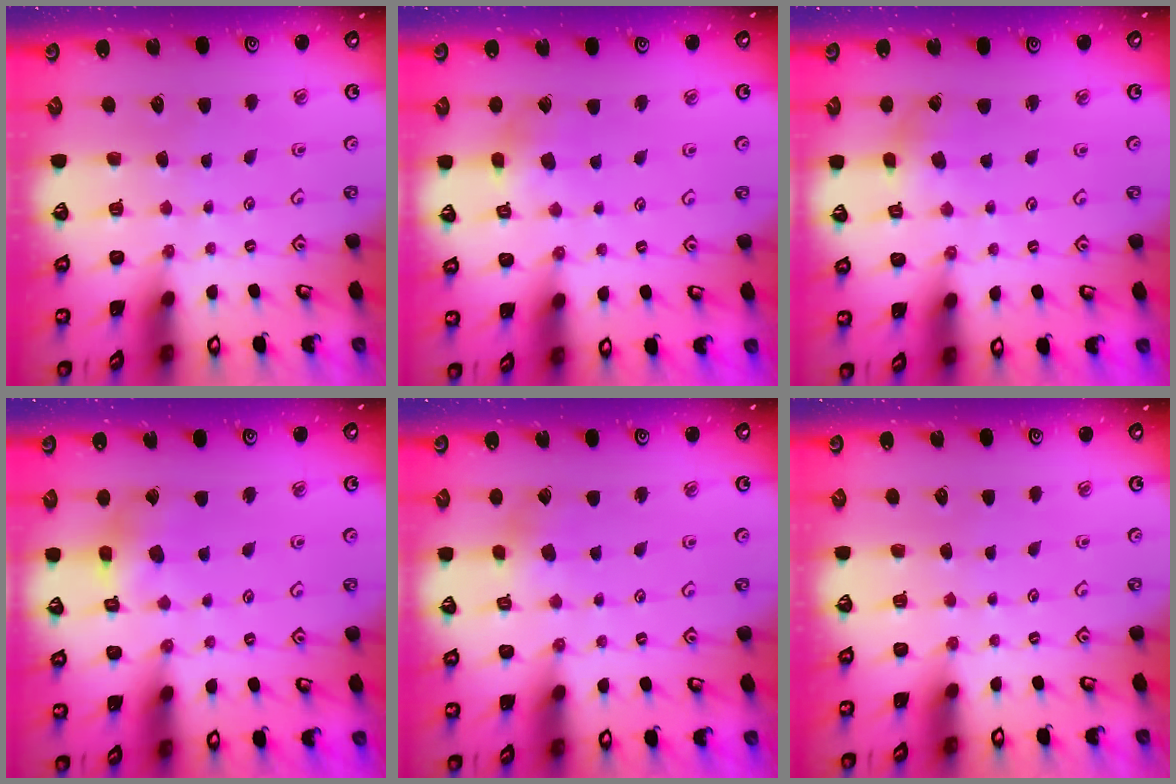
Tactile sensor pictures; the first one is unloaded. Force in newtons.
{"total": 3.4, "press": 3.4, "slide": 0.5}
{"total": 1.7, "press": 1.7, "slide": 0.3}
{"total": 6.7, "press": 6.7, "slide": 0.4}
{"total": 2.7, "press": 2.6, "slide": 0.7}
{"total": 0.0}